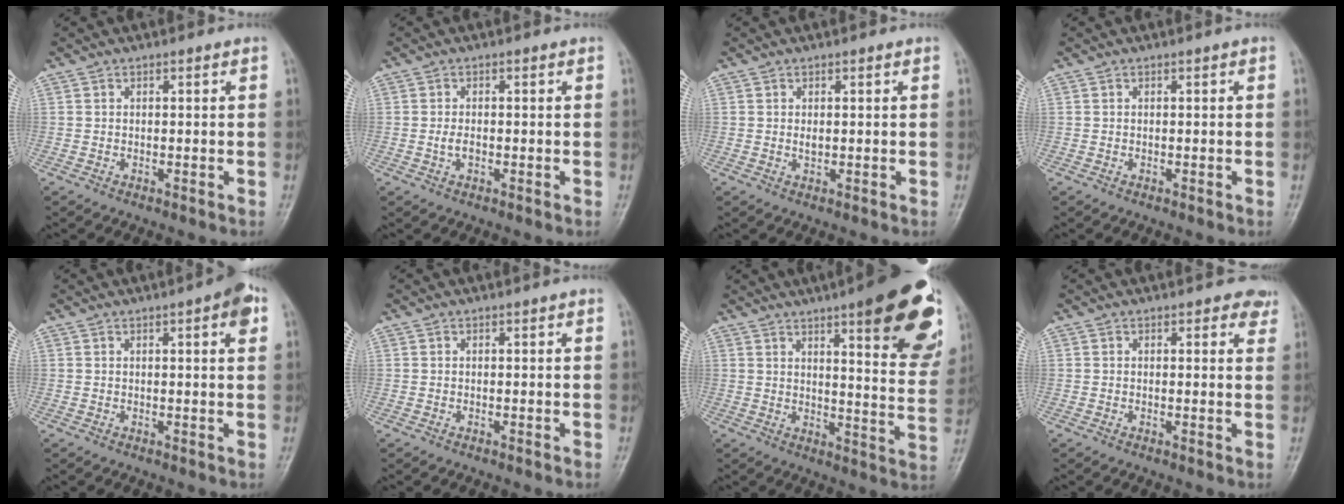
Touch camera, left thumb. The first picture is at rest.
{"total": 1.7, "force": [-0.3, 1.0, 1.4], "torque": [-0.025, 0.000, -0.007]}
{"total": 1.2, "force": [0.3, 0.7, 0.9], "torque": [-0.012, -0.003, 0.007]}
{"total": 0.0}
{"total": 4.0, "force": [1.6, 0.8, 3.5], "torque": [-0.042, 0.000, 0.018]}
{"total": 0.0}
{"total": 21.5, "force": [11.2, 5.1, 17.7], "torque": [-0.195, -0.047, 0.144]}
{"total": 2.8, "force": [1.9, 1.6, 1.4], "torque": [0.007, -0.008, 0.012]}